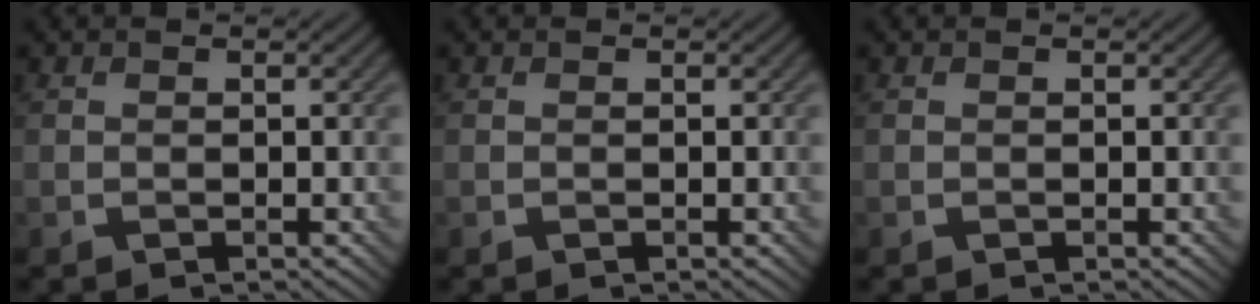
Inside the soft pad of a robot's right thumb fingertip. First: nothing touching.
{"total": 0.0}
{"total": 0.0}